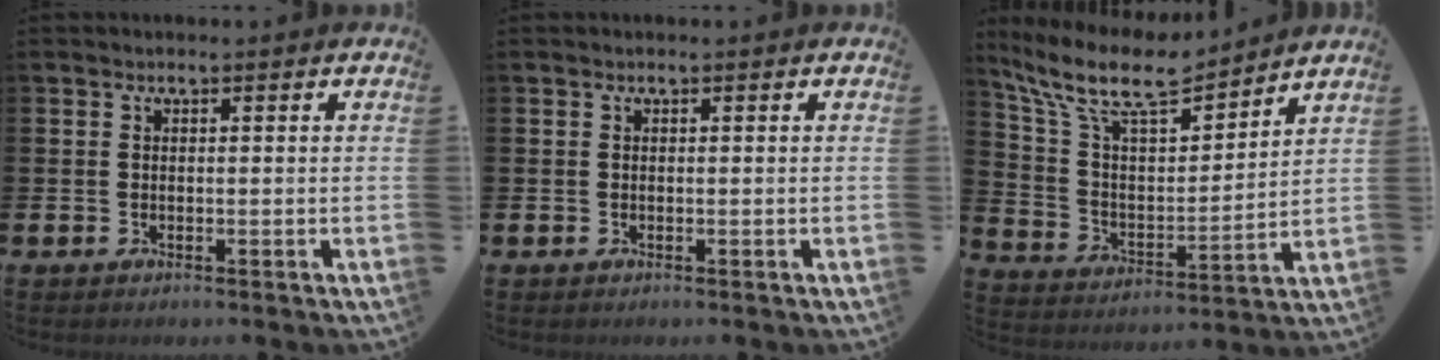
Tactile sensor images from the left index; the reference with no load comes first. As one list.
[{"total": 0.0}, {"total": 10.9, "force": [9.2, 3.2, 4.9], "torque": [-0.127, -0.057, 0.159]}]